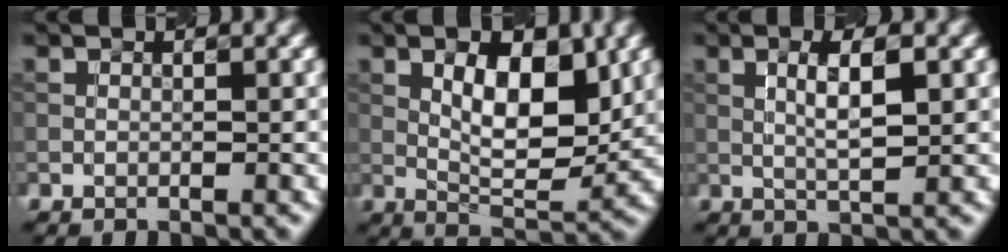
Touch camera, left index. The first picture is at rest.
{"total": 6.6, "force": [1.6, 2.7, 5.8], "torque": [-0.083, -0.004, 0.029]}
{"total": 3.6, "force": [0.7, 0.7, 3.5], "torque": [-0.064, 0.003, 0.014]}